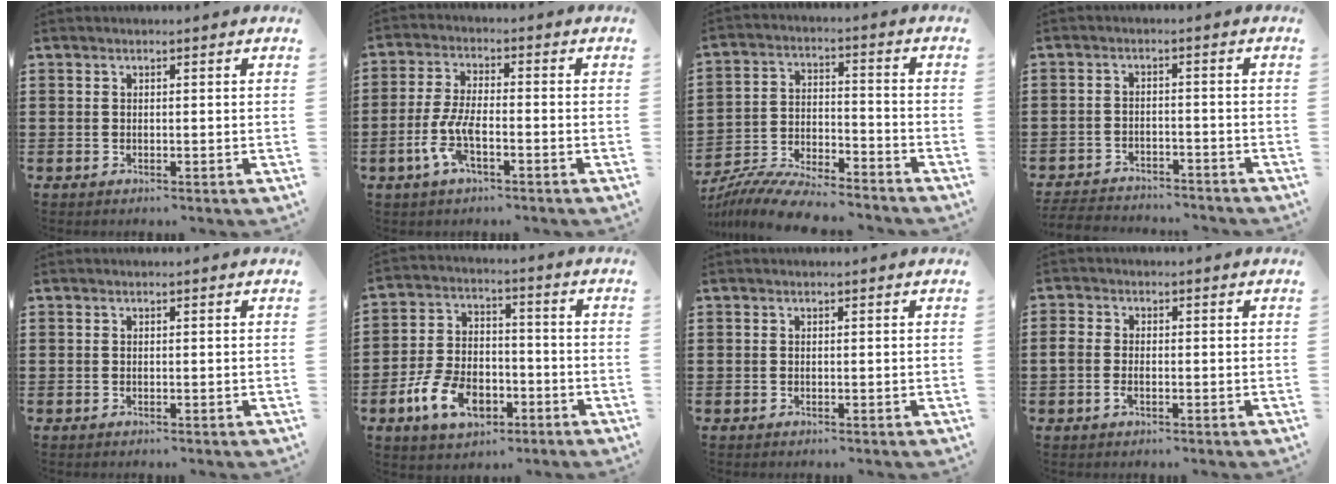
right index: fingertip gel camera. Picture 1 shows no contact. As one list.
[{"total": 6.5, "force": [-2.5, 2.2, 5.6], "torque": [-0.134, -0.010, -0.053]}, {"total": 8.3, "force": [-8.0, 0.4, 2.2], "torque": [-0.051, 0.006, -0.158]}, {"total": 3.4, "force": [-3.4, 0.2, 0.1], "torque": [-0.015, -0.005, -0.074]}, {"total": 0.0}, {"total": 9.0, "force": [-4.3, 5.4, 5.8], "torque": [-0.138, 0.006, -0.081]}, {"total": 0.0}, {"total": 2.1, "force": [-0.8, 1.2, 1.5], "torque": [-0.043, -0.004, -0.021]}]